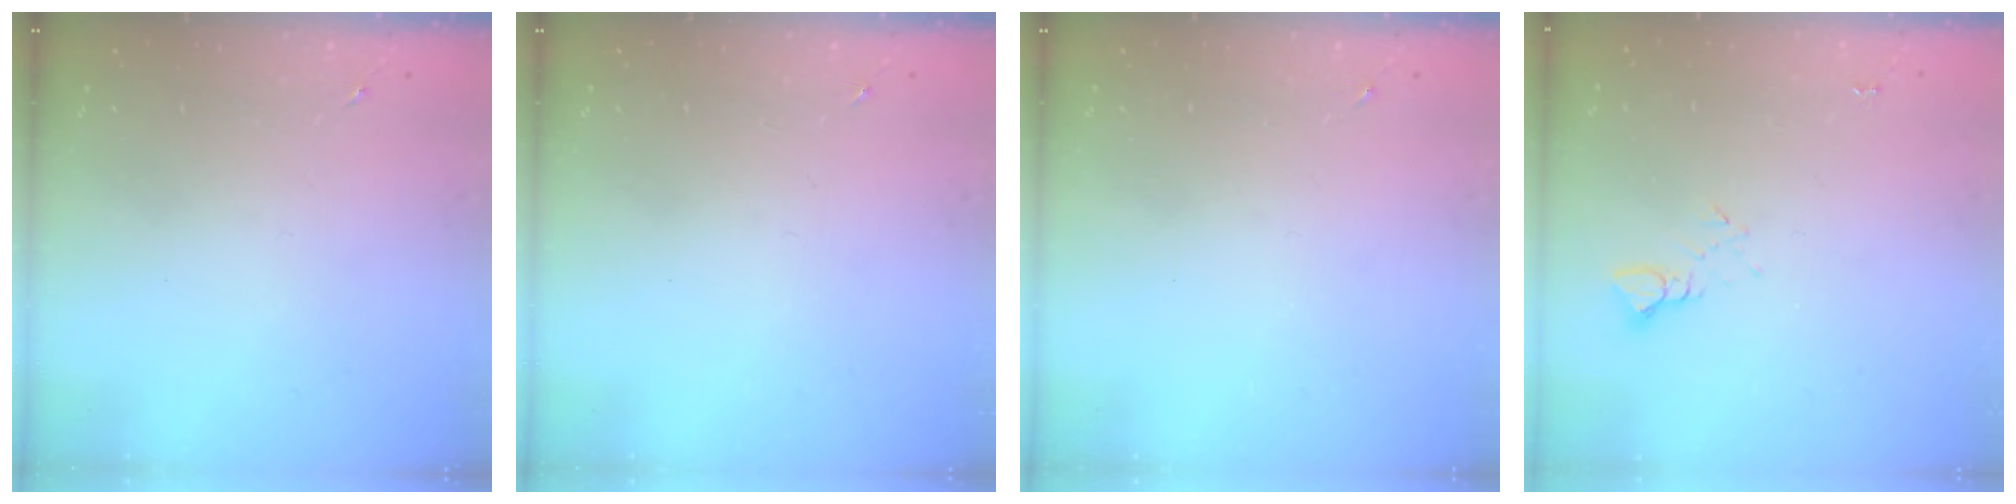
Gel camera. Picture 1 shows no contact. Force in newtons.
{"total": 0.0}
{"total": 0.0}
{"total": 4.2, "press": 4.2, "slide": 0.4}